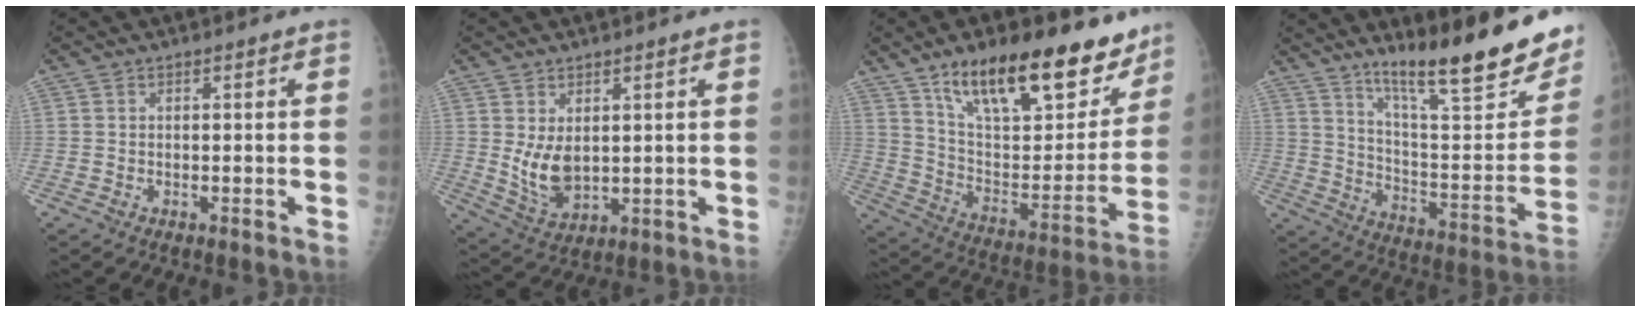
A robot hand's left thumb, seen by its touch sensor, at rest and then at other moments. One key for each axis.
{"total": 6.7, "fx": 1.3, "fy": 4.0, "fz": 5.3, "tx": -0.085, "ty": -0.021, "tz": 0.042}
{"total": 26.4, "fx": 17.8, "fy": 10.5, "fz": 16.3, "tx": -0.199, "ty": -0.061, "tz": 0.287}
{"total": 24.4, "fx": 16.6, "fy": 4.6, "fz": 17.3, "tx": -0.225, "ty": -0.090, "tz": 0.261}